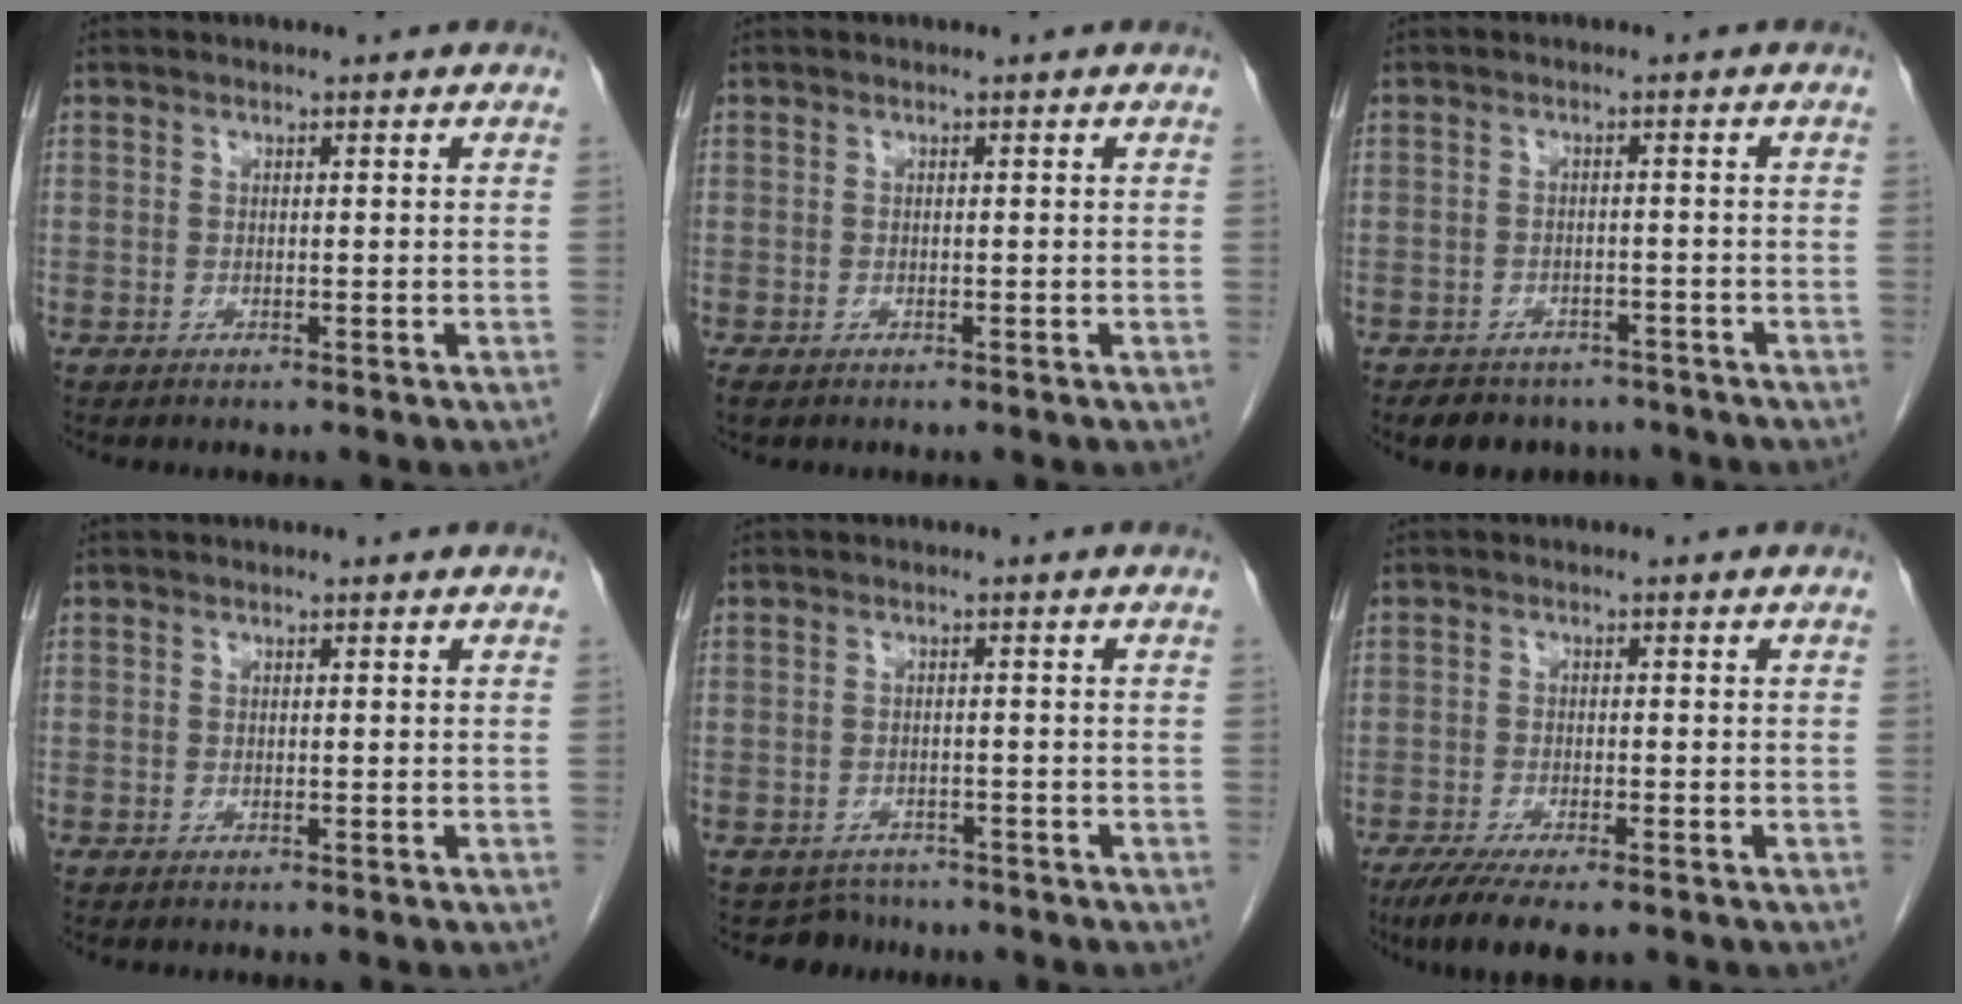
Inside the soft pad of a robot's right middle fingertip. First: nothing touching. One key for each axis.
{"total": 0.9, "fx": -0.7, "fy": 0.5, "fz": 0.4, "tx": -0.013, "ty": -0.003, "tz": -0.010}
{"total": 6.8, "fx": -5.7, "fy": 3.5, "fz": 1.3, "tx": -0.017, "ty": 0.006, "tz": -0.073}
{"total": 0.0}
{"total": 3.2, "fx": -2.8, "fy": 1.4, "fz": -0.9, "tx": 0.009, "ty": 0.002, "tz": -0.045}
{"total": 7.2, "fx": -5.4, "fy": 1.4, "fz": 4.6, "tx": -0.075, "ty": -0.017, "tz": -0.086}